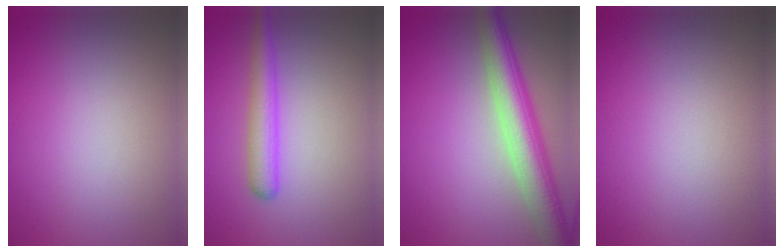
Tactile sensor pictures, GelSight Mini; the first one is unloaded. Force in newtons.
{"total": 2.9, "press": 2.9, "slide": 0.1}
{"total": 6.6, "press": 6.6, "slide": 0.3}
{"total": 0.0}